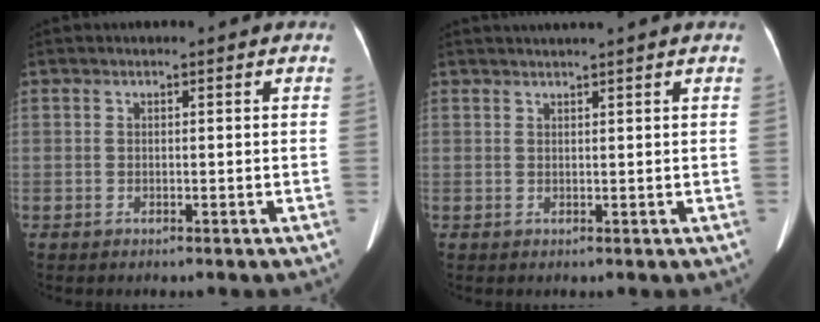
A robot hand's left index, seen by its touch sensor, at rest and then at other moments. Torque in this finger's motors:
{"motor_torque": [0.18, -0.25, 0.03, 0.01]}